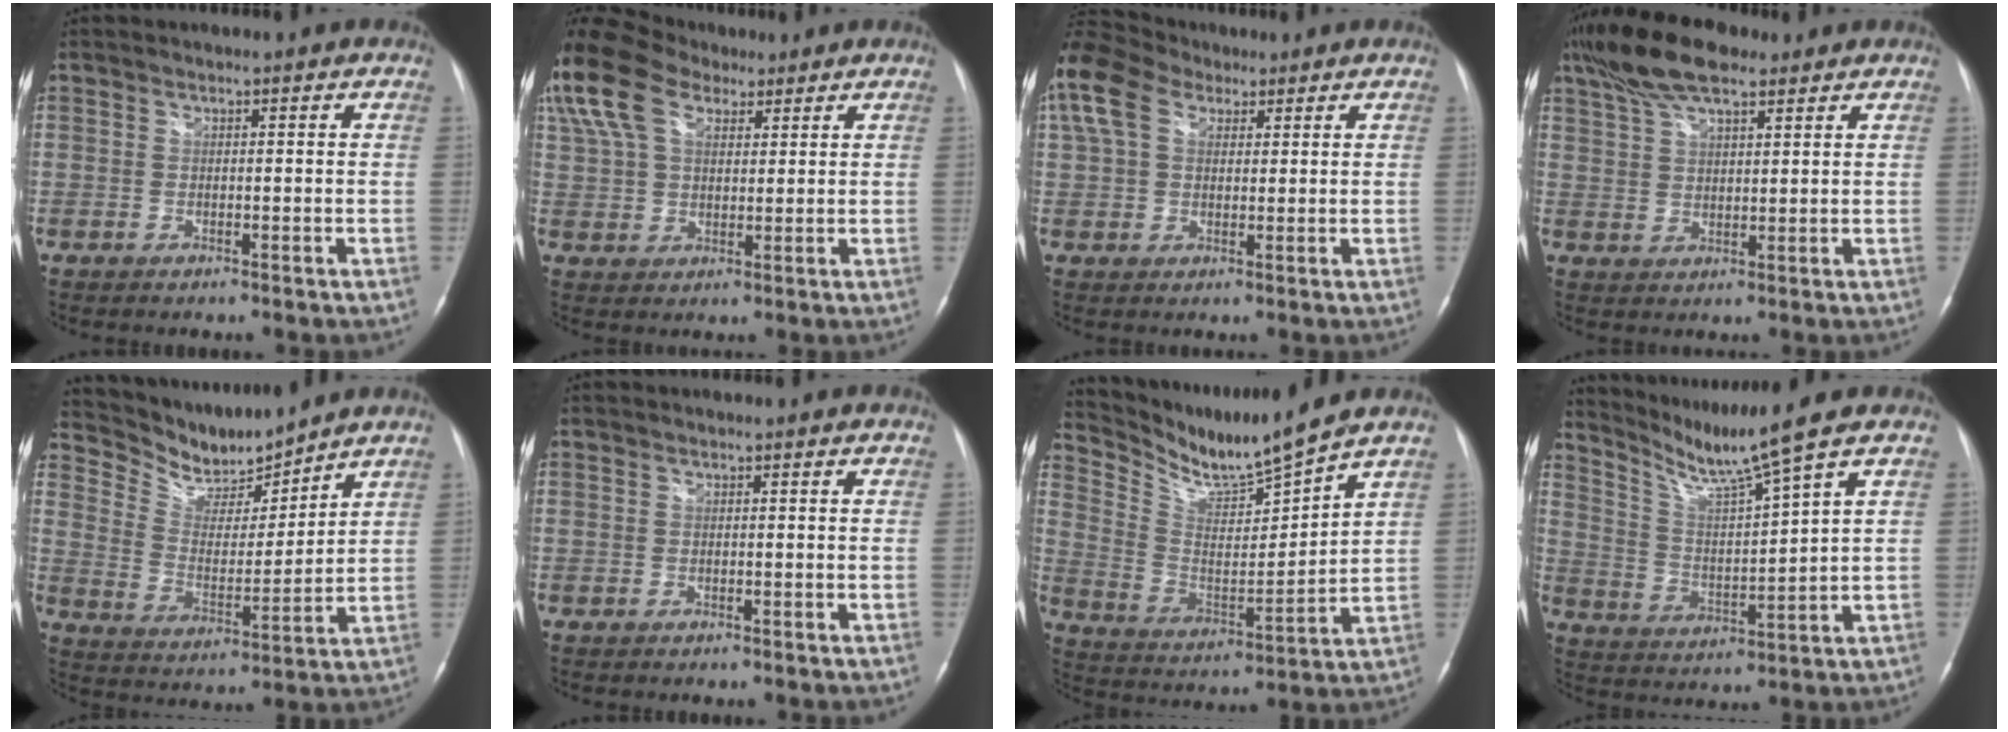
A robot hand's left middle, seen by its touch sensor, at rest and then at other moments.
{"total": 26.9, "force": [15.6, 17.1, 13.6], "torque": [-0.414, 0.107, 0.291]}
{"total": 16.9, "force": [9.6, 10.9, 8.6], "torque": [-0.251, 0.084, 0.182]}
{"total": 10.7, "force": [7.8, 3.3, 6.6], "torque": [-0.133, 0.026, 0.141]}
{"total": 10.3, "force": [10.0, 1.7, 1.8], "torque": [-0.042, -0.005, 0.193]}
{"total": 0.0}
{"total": 12.2, "force": [11.4, -0.9, 4.1], "torque": [-0.091, -0.014, 0.219]}
{"total": 9.3, "force": [7.8, -2.7, 4.2], "torque": [-0.081, -0.019, 0.151]}